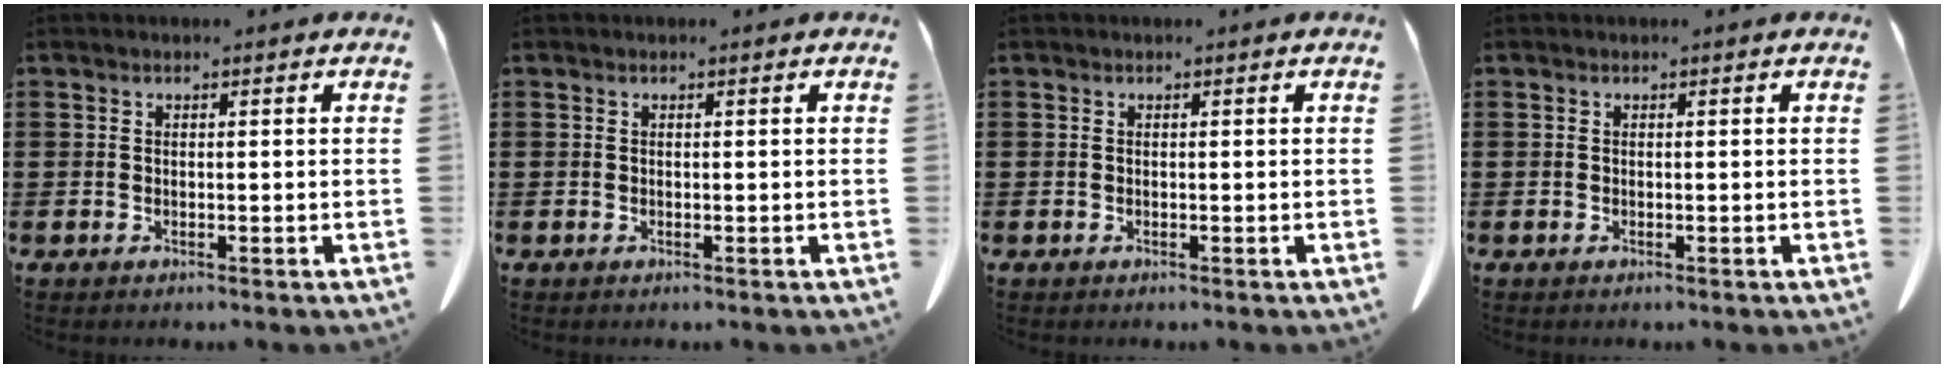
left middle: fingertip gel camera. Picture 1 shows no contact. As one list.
[{"total": 0.0}, {"total": 0.0}, {"total": 0.0}]